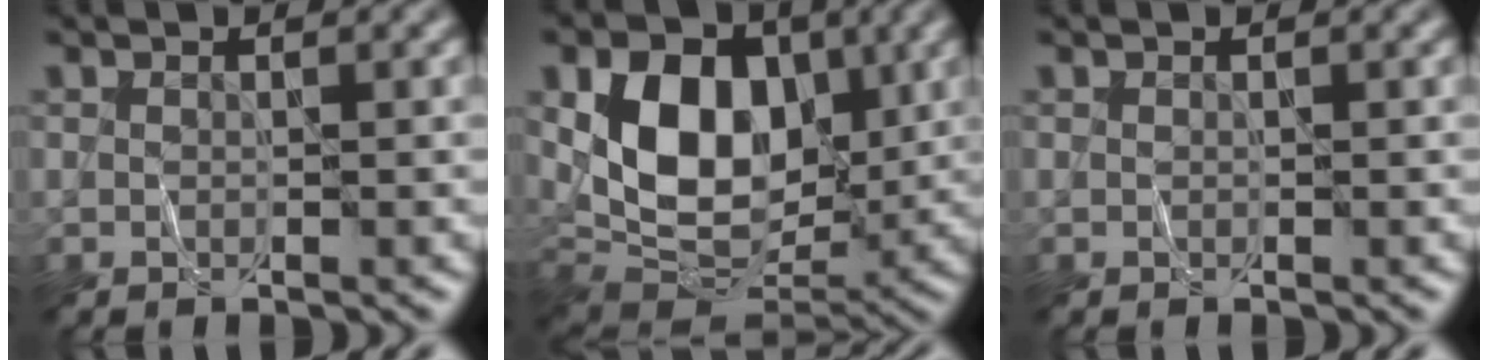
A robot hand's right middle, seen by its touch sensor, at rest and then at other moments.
{"total": 9.9, "force": [1.9, 6.9, 6.8], "torque": [-0.123, -0.011, 0.035]}
{"total": 0.0}